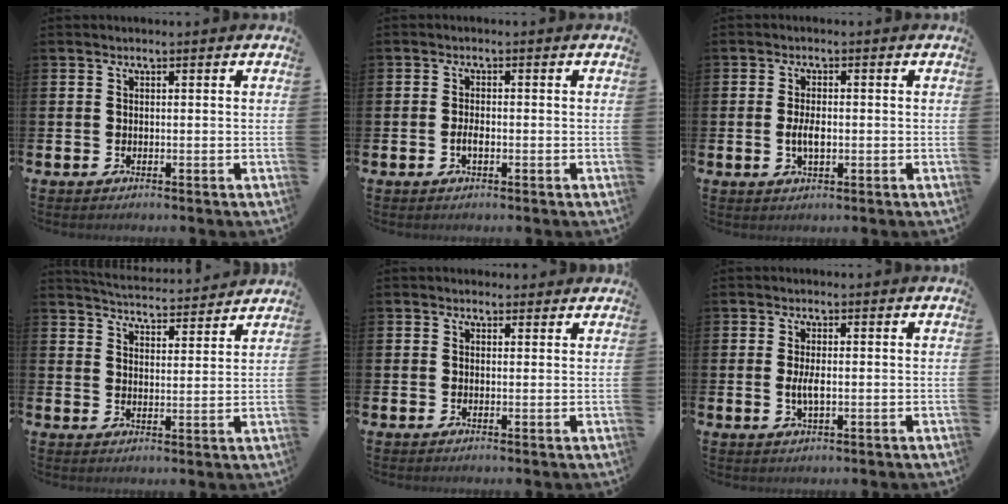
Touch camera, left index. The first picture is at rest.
{"total": 1.6, "force": [-0.5, 0.7, 1.4], "torque": [-0.027, 0.001, -0.009]}
{"total": 3.0, "force": [-0.3, 1.4, 2.6], "torque": [-0.043, -0.001, -0.007]}
{"total": 5.0, "force": [5.0, 0.3, 0.2], "torque": [-0.016, -0.039, 0.088]}
{"total": 1.2, "force": [1.0, 0.7, 0.1], "torque": [0.013, 0.000, 0.016]}
{"total": 2.4, "force": [0.0, 0.8, 2.3], "torque": [-0.043, 0.000, -0.002]}